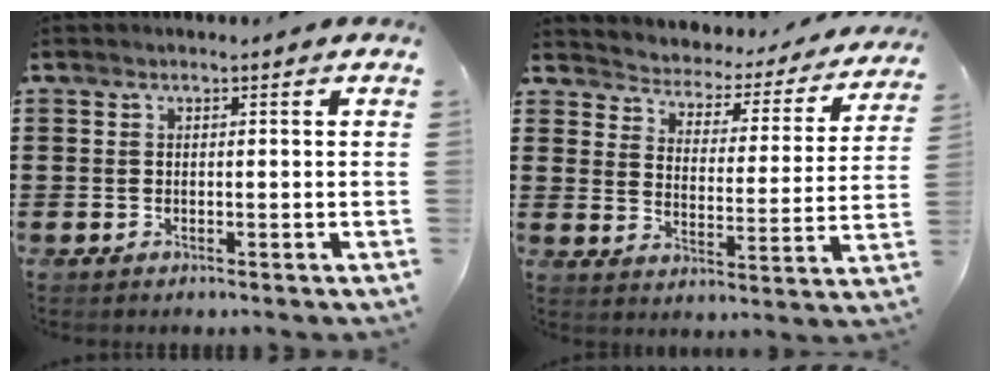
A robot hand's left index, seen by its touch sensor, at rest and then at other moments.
{"total": 2.5, "force": [2.4, 0.6, -0.2], "torque": [-0.018, -0.030, 0.030]}